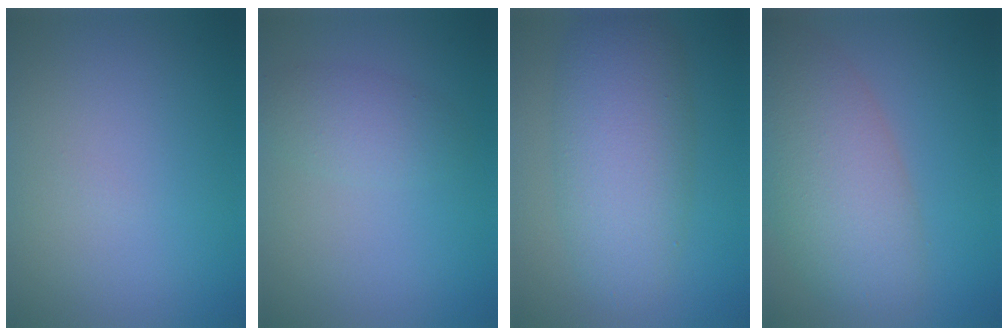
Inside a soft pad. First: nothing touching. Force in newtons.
{"total": 2.4, "press": 2.4, "slide": 0.1}
{"total": 7.2, "press": 7.2, "slide": 0.1}
{"total": 7.7, "press": 7.7, "slide": 0.4}